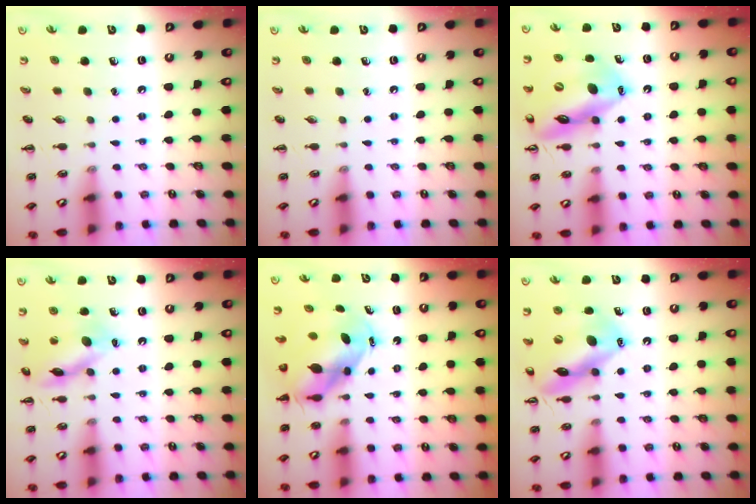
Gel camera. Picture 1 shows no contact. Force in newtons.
{"total": 0.0}
{"total": 16.5, "press": 16.2, "slide": 2.7}
{"total": 13.4, "press": 13.4, "slide": 0.9}
{"total": 6.5, "press": 6.4, "slide": 1.5}
{"total": 15.2, "press": 14.9, "slide": 2.7}